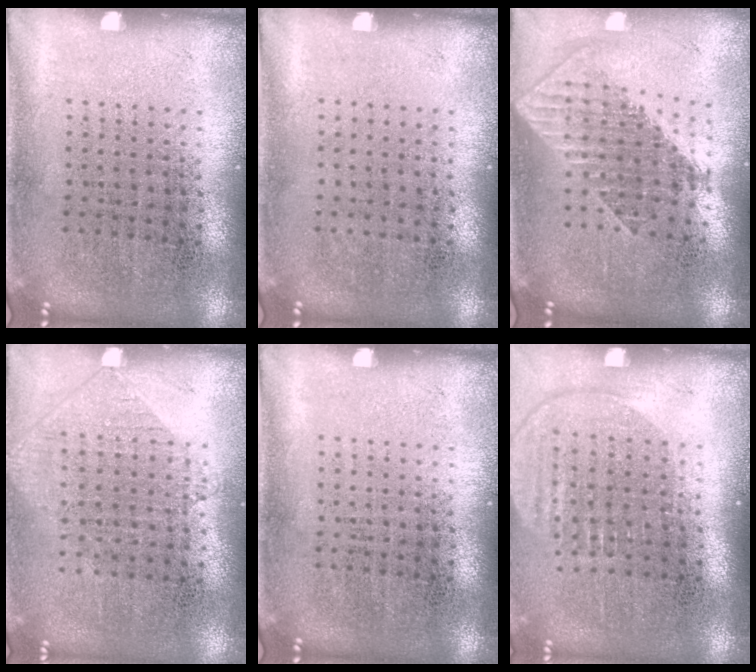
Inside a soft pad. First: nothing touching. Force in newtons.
{"total": 0.0}
{"total": 1.8, "press": 1.5, "slide": 1.1}
{"total": 0.9, "press": 0.9, "slide": 0.3}
{"total": 0.0}
{"total": 1.5, "press": 1.3, "slide": 0.8}